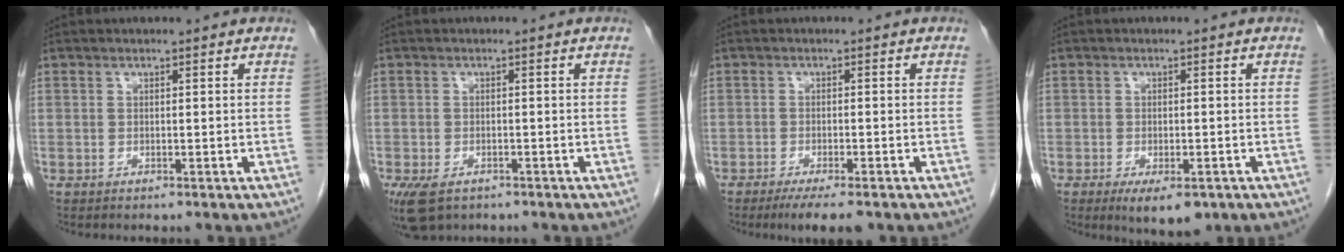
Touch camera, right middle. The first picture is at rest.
{"total": 5.7, "force": [-3.5, 3.3, 3.1], "torque": [-0.062, -0.010, -0.054]}
{"total": 5.8, "force": [-4.3, 1.0, 3.8], "torque": [-0.050, -0.011, -0.062]}
{"total": 5.7, "force": [-3.2, 2.3, 4.1], "torque": [-0.056, -0.008, -0.041]}